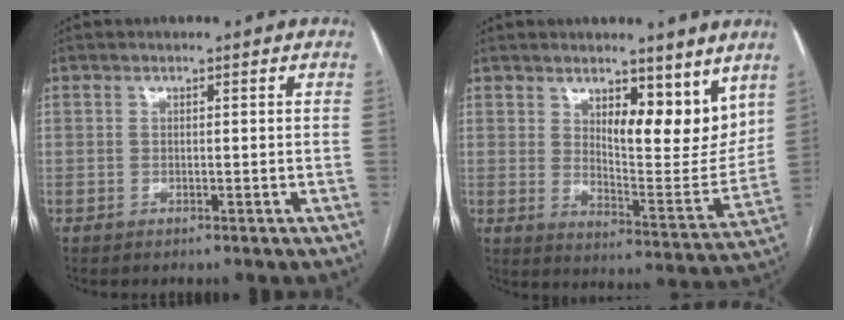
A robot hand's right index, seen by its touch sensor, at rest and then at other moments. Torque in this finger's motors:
{"motor_torque": [0.90, 0.96, 0.18, 0.06]}